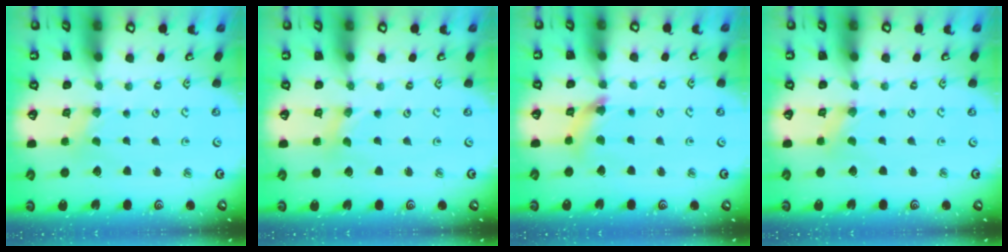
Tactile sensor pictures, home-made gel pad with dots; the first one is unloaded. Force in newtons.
{"total": 0.0}
{"total": 7.2, "press": 7.2, "slide": 0.8}
{"total": 0.0}